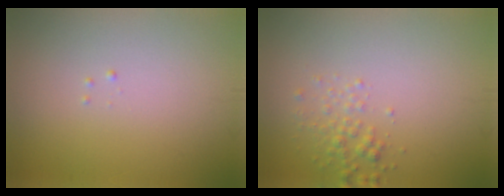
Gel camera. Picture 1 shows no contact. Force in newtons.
{"total": 1.6, "press": 1.6, "slide": 0.1}